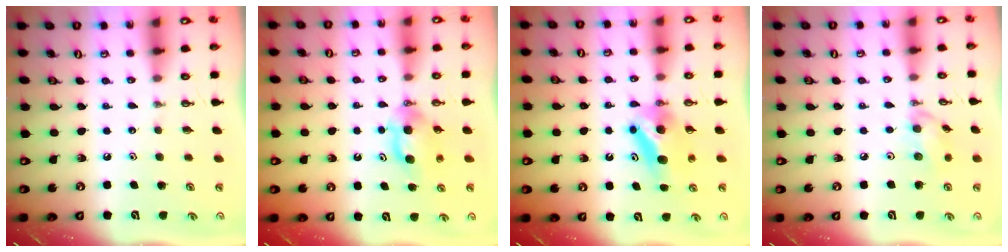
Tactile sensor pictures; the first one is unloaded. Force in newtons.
{"total": 6.4, "press": 6.4, "slide": 0.4}
{"total": 7.4, "press": 7.1, "slide": 1.9}
{"total": 8.5, "press": 8.4, "slide": 1.1}